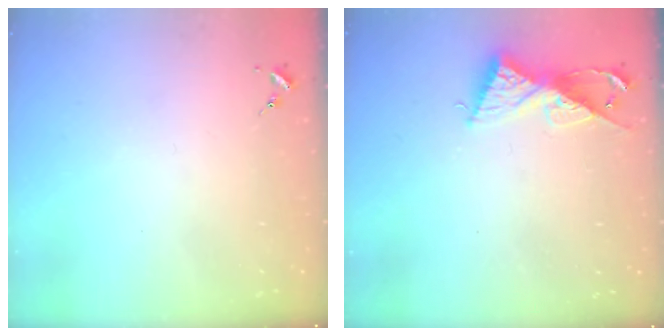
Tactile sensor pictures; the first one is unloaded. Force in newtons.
{"total": 9.1, "press": 9.1, "slide": 0.5}